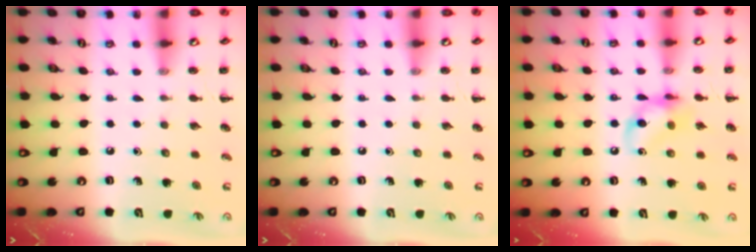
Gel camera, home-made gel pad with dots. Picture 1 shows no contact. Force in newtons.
{"total": 0.0}
{"total": 11.2, "press": 11.0, "slide": 1.8}